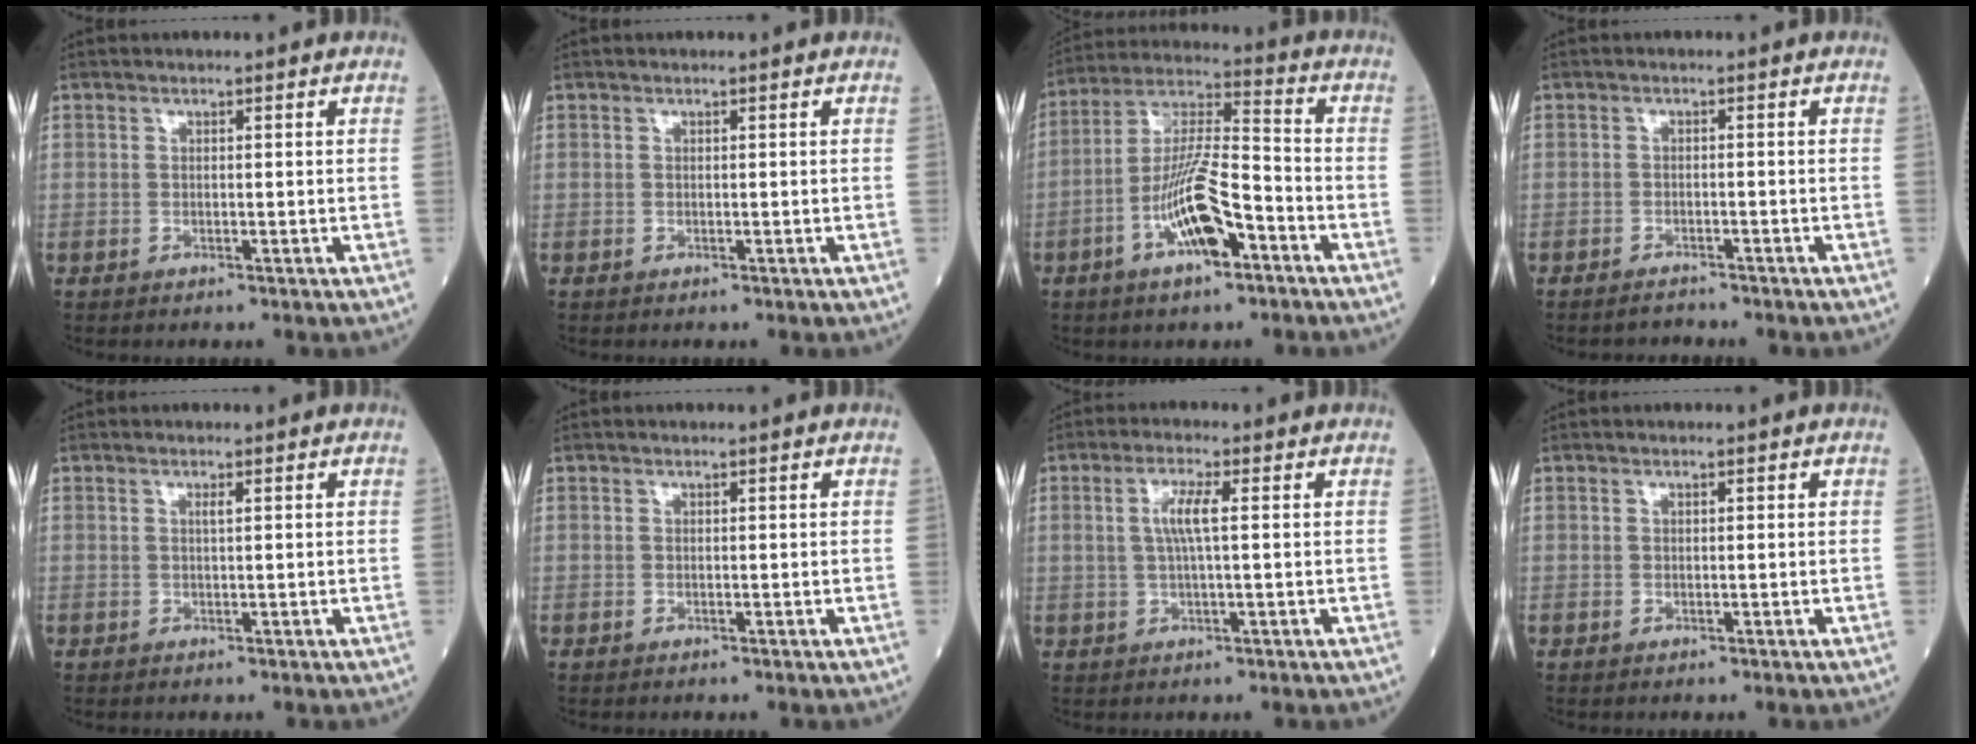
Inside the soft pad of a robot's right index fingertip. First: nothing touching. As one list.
[{"total": 0.0}, {"total": 12.2, "force": [-5.2, 2.6, 10.7], "torque": [-0.212, 0.006, -0.093]}, {"total": 1.5, "force": [-1.5, 0.2, -0.2], "torque": [0.001, -0.004, -0.023]}, {"total": 0.7, "force": [0.3, 0.0, 0.6], "torque": [-0.014, 0.000, 0.005]}, {"total": 0.0}, {"total": 4.1, "force": [0.6, 0.3, 4.0], "torque": [-0.081, 0.005, 0.012]}, {"total": 0.0}]